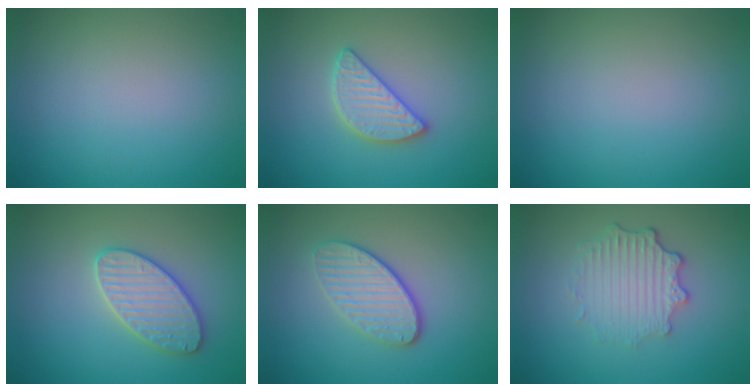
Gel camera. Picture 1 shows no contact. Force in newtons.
{"total": 2.9, "press": 2.9, "slide": 0.3}
{"total": 0.0}
{"total": 3.7, "press": 3.6, "slide": 0.5}
{"total": 3.6, "press": 3.1, "slide": 1.9}
{"total": 3.7, "press": 2.9, "slide": 2.3}